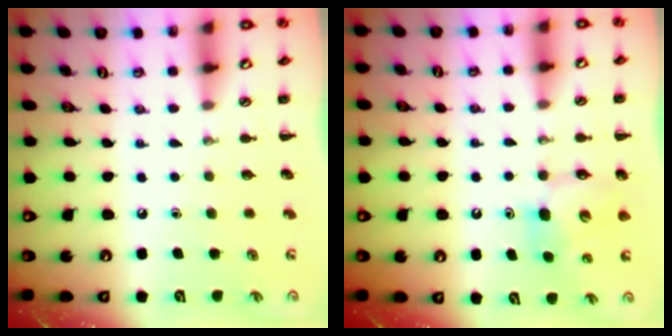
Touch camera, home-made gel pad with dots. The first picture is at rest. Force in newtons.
{"total": 6.0, "press": 5.9, "slide": 0.9}